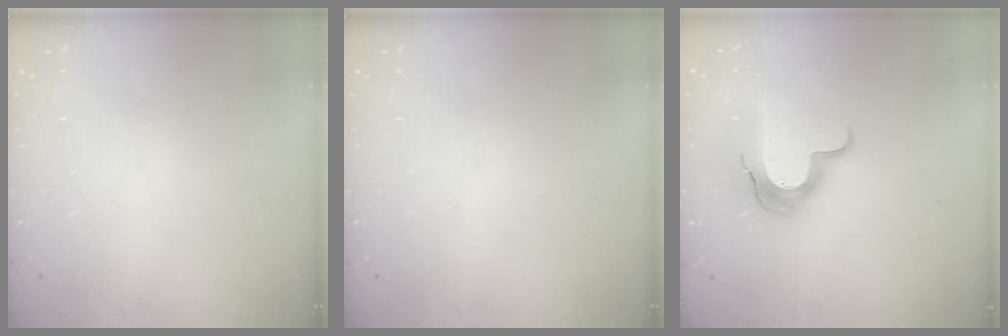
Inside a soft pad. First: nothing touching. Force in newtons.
{"total": 0.0}
{"total": 13.0, "press": 13.0, "slide": 1.0}